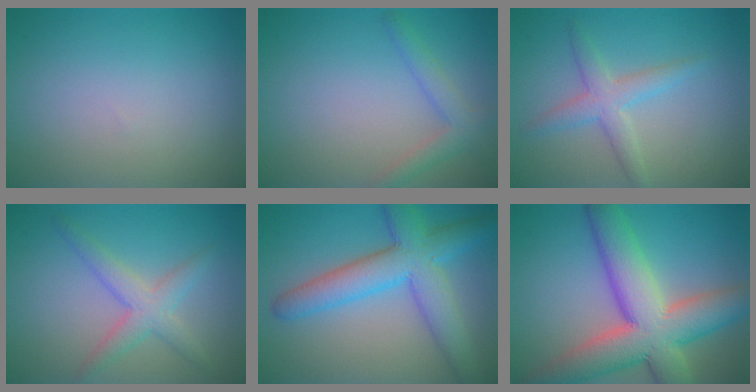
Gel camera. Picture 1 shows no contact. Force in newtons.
{"total": 2.3, "press": 2.3, "slide": 0.3}
{"total": 2.9, "press": 2.9, "slide": 0.0}
{"total": 3.2, "press": 3.2, "slide": 0.1}
{"total": 7.3, "press": 7.3, "slide": 0.1}
{"total": 10.8, "press": 10.7, "slide": 1.0}